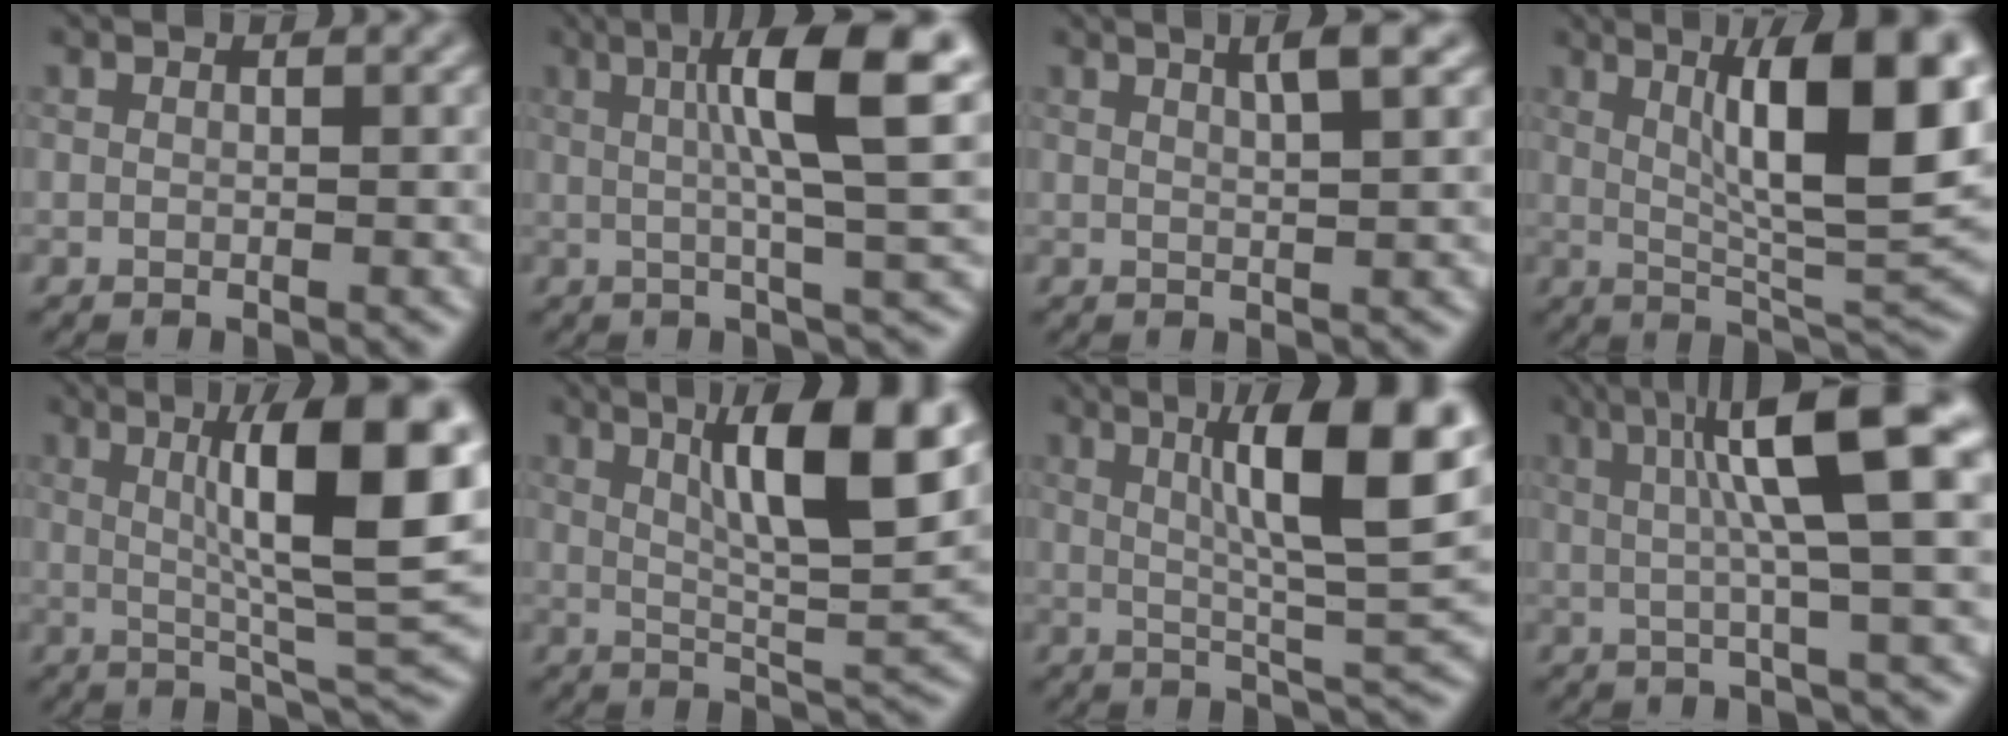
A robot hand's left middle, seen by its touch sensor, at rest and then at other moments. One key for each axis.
{"total": 9.2, "fx": 2.4, "fy": 1.6, "fz": 8.8, "tx": -0.118, "ty": 0.014, "tz": 0.033}
{"total": 2.7, "fx": 1.5, "fy": 0.5, "fz": 2.3, "tx": -0.024, "ty": 0.006, "tz": 0.020}
{"total": 12.4, "fx": 3.6, "fy": 3.0, "fz": 11.4, "tx": -0.162, "ty": 0.006, "tz": 0.062}
{"total": 11.8, "fx": 2.4, "fy": 2.2, "fz": 11.3, "tx": -0.157, "ty": 0.012, "tz": 0.037}
{"total": 10.5, "fx": 4.2, "fy": 2.3, "fz": 9.3, "tx": -0.136, "ty": 0.005, "tz": 0.069}
{"total": 11.1, "fx": 3.4, "fy": 2.2, "fz": 10.3, "tx": -0.145, "ty": 0.013, "tz": 0.053}
{"total": 9.0, "fx": 2.1, "fy": 1.5, "fz": 8.6, "tx": -0.114, "ty": 0.017, "tz": 0.030}